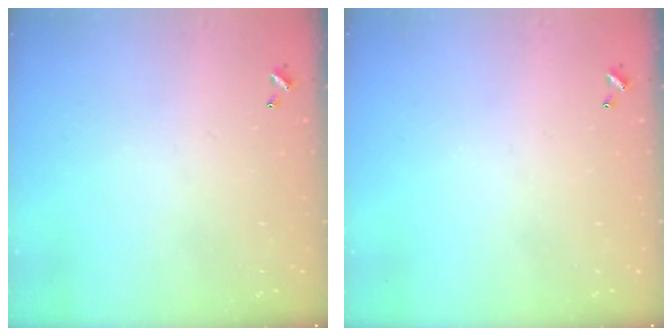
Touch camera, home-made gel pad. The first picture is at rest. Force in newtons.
{"total": 0.0}